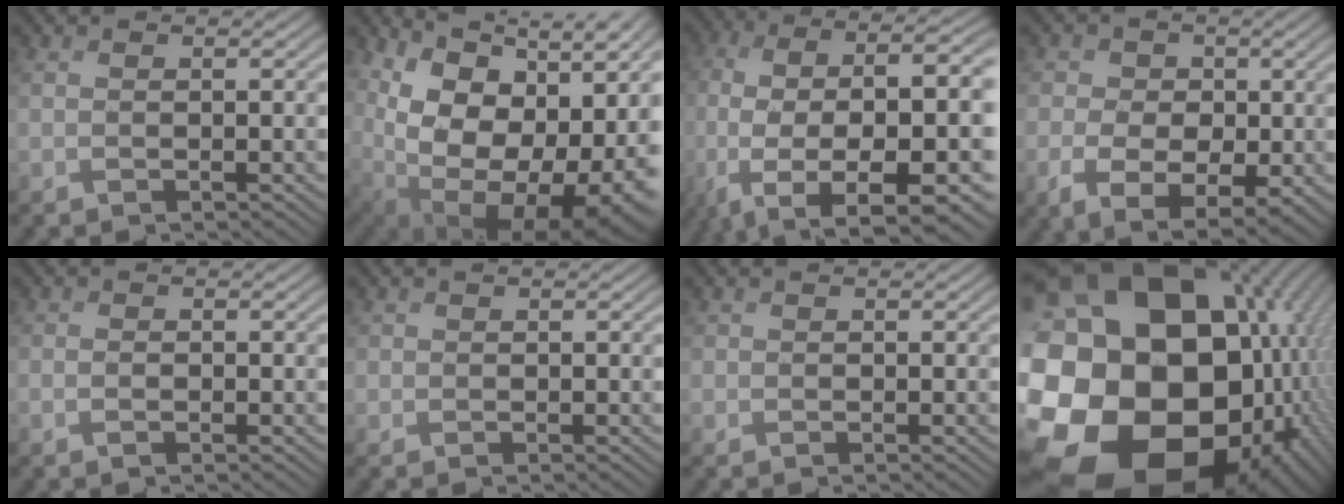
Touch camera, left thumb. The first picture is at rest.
{"total": 18.8, "force": [-0.6, 13.1, 13.4], "torque": [-0.227, -0.028, 0.050]}
{"total": 15.7, "force": [-3.4, 5.9, 14.2], "torque": [-0.251, -0.021, -0.021]}
{"total": 6.5, "force": [-1.9, 5.1, 3.6], "torque": [-0.070, -0.022, -0.028]}
{"total": 1.0, "force": [-0.9, 0.0, -0.3], "torque": [0.006, 0.000, -0.009]}
{"total": 0.8, "force": [0.0, 0.2, -0.8], "torque": [0.011, 0.000, 0.013]}
{"total": 0.7, "force": [-0.1, -0.1, -0.7], "torque": [0.009, 0.001, 0.011]}
{"total": 24.3, "force": [-5.3, 19.6, 13.4], "torque": [-0.271, -0.061, -0.091]}